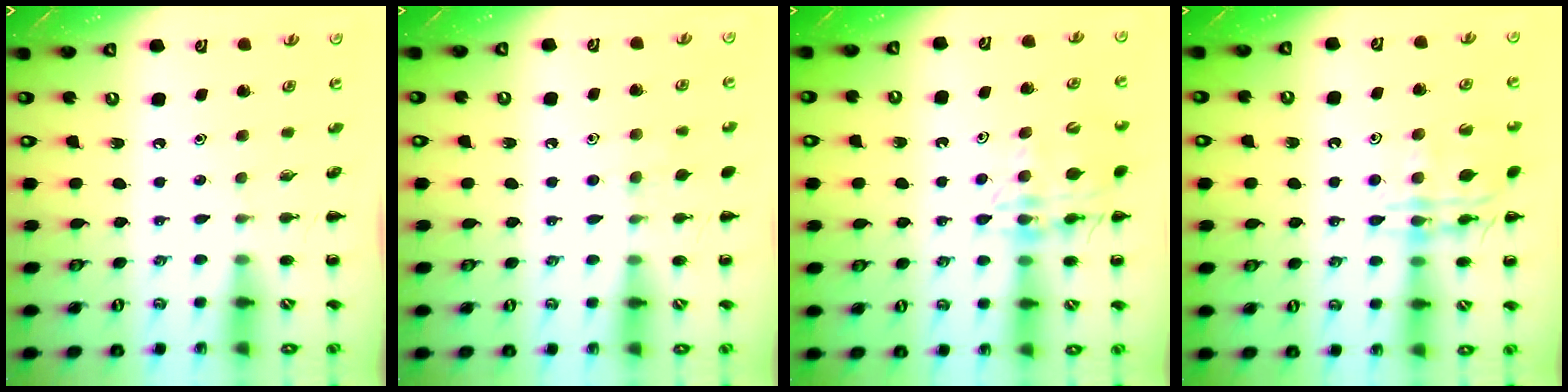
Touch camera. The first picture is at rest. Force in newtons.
{"total": 6.1, "press": 5.8, "slide": 1.9}
{"total": 14.3, "press": 14.0, "slide": 2.6}
{"total": 13.5, "press": 13.4, "slide": 1.1}